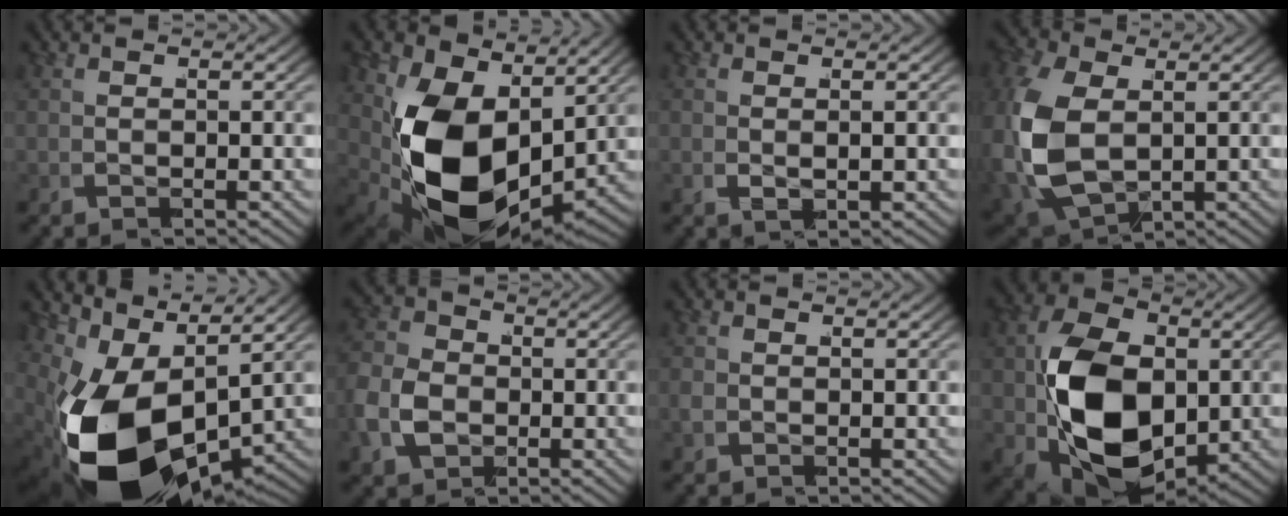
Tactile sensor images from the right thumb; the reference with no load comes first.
{"total": 15.9, "force": [-2.0, 9.7, 12.4], "torque": [-0.290, -0.071, 0.000]}
{"total": 0.7, "force": [0.2, 0.2, 0.6], "torque": [-0.010, 0.003, 0.003]}
{"total": 8.4, "force": [-1.5, 6.2, 5.5], "torque": [-0.169, -0.044, -0.008]}
{"total": 18.7, "force": [-4.7, 11.2, 14.2], "torque": [-0.299, -0.077, -0.041]}
{"total": 5.9, "force": [-1.5, 5.0, 2.8], "torque": [-0.082, -0.016, -0.026]}
{"total": 1.5, "force": [-0.5, 1.4, 0.3], "torque": [-0.017, -0.006, -0.006]}
{"total": 14.4, "force": [-2.6, 9.8, 10.3], "torque": [-0.238, -0.062, -0.019]}